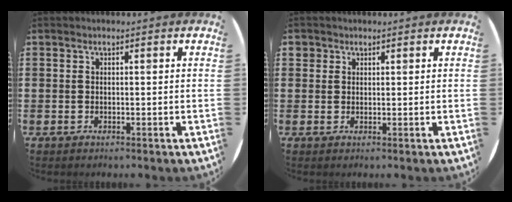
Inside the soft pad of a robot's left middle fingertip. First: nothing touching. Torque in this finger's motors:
{"motor_torque": [-0.02, 0.03, 0.00, 0.00]}